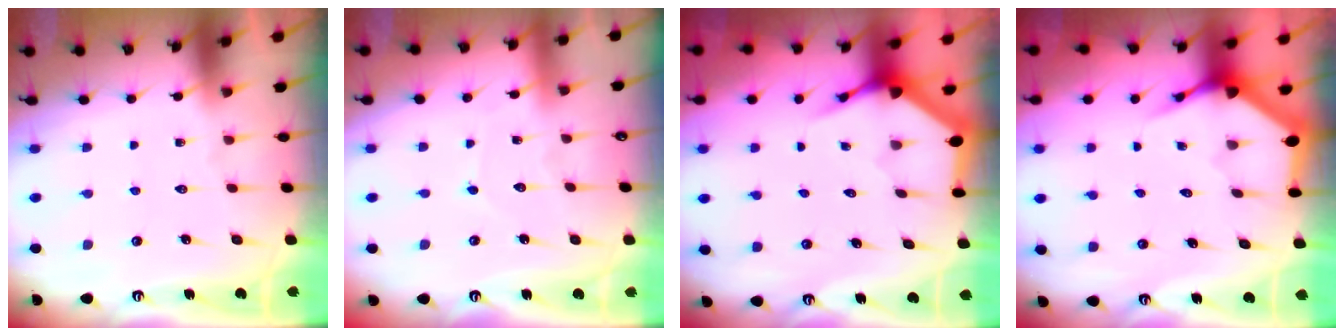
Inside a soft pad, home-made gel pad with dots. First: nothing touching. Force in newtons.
{"total": 3.5, "press": 3.4, "slide": 0.3}
{"total": 3.9, "press": 3.9, "slide": 0.5}
{"total": 3.8, "press": 3.8, "slide": 0.4}